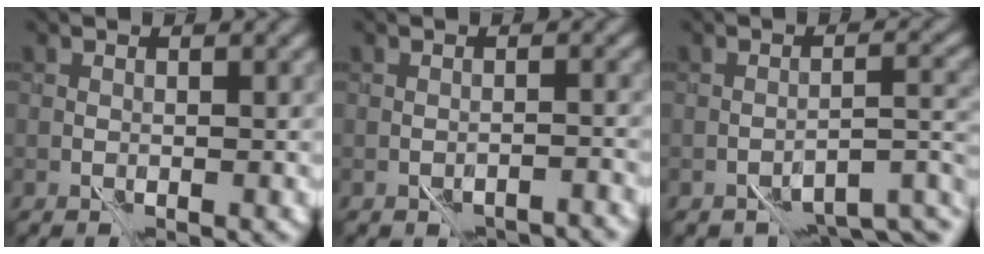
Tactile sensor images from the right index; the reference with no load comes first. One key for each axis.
{"total": 2.8, "fx": -2.4, "fy": 0.7, "fz": 1.3, "tx": -0.016, "ty": -0.006, "tz": -0.034}
{"total": 5.0, "fx": -3.7, "fy": 1.4, "fz": 3.1, "tx": -0.039, "ty": -0.002, "tz": -0.053}